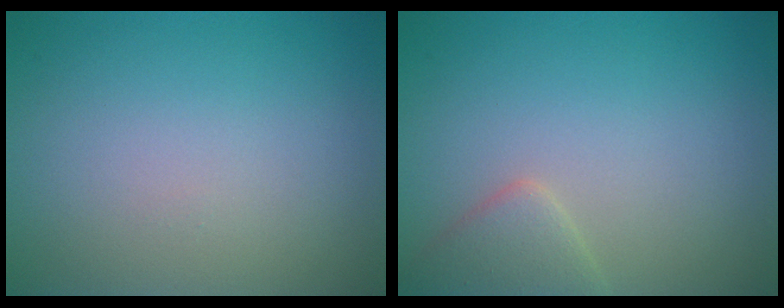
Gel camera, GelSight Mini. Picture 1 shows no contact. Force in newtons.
{"total": 2.4, "press": 2.4, "slide": 0.1}